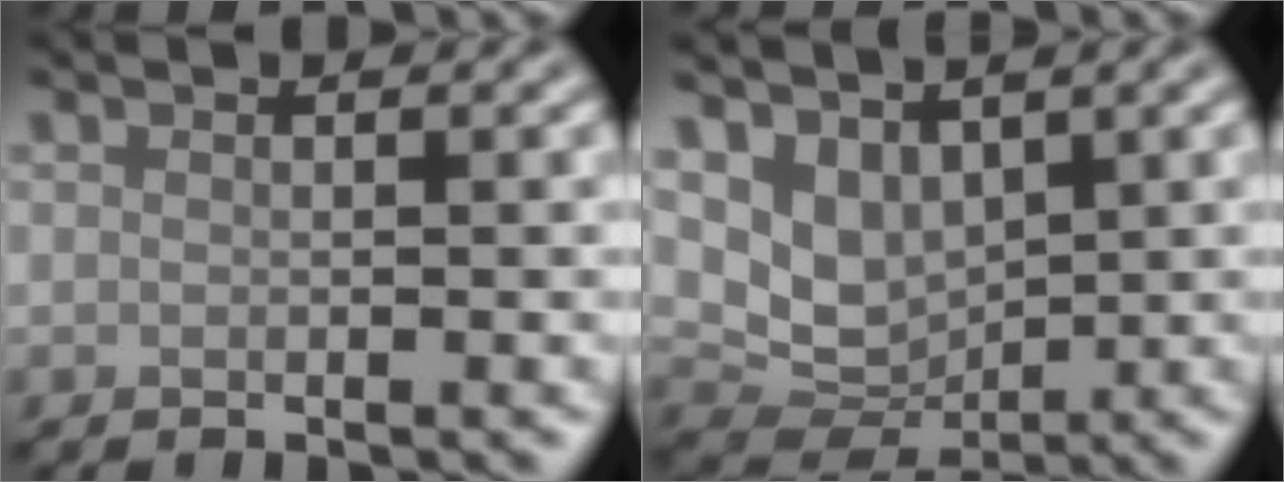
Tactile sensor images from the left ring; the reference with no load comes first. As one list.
[{"total": 4.7, "force": [1.9, 3.2, 2.9], "torque": [-0.062, -0.014, 0.035]}]